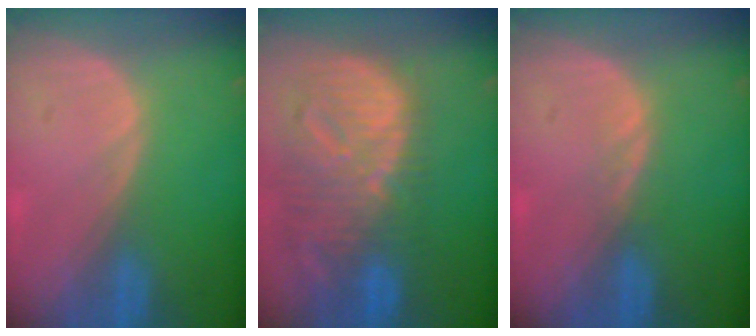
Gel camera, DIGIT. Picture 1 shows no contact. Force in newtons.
{"total": 12.6, "press": 11.0, "slide": 6.2}
{"total": 1.1, "press": 1.0, "slide": 0.2}